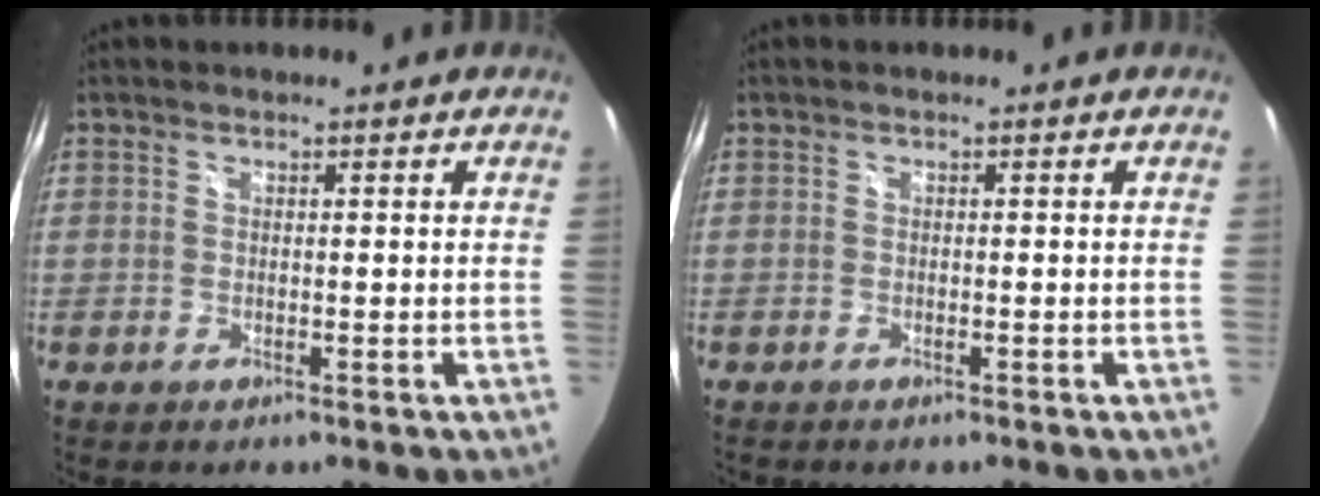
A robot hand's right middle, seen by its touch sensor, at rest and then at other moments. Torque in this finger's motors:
{"motor_torque": [0.43, -0.83, 0.06, 0.00]}